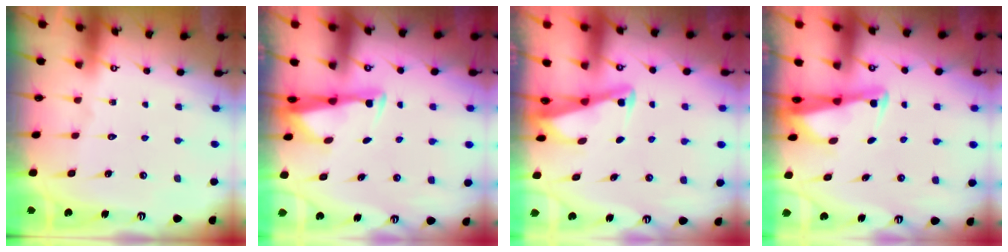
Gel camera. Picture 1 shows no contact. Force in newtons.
{"total": 3.0, "press": 2.9, "slide": 0.8}
{"total": 2.8, "press": 2.8, "slide": 0.3}
{"total": 2.4, "press": 2.4, "slide": 0.5}